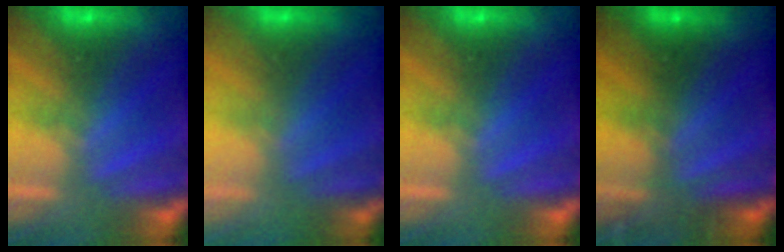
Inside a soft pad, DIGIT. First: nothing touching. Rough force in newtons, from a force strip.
{"total": 2.4}
{"total": 0.0}
{"total": 3.4}